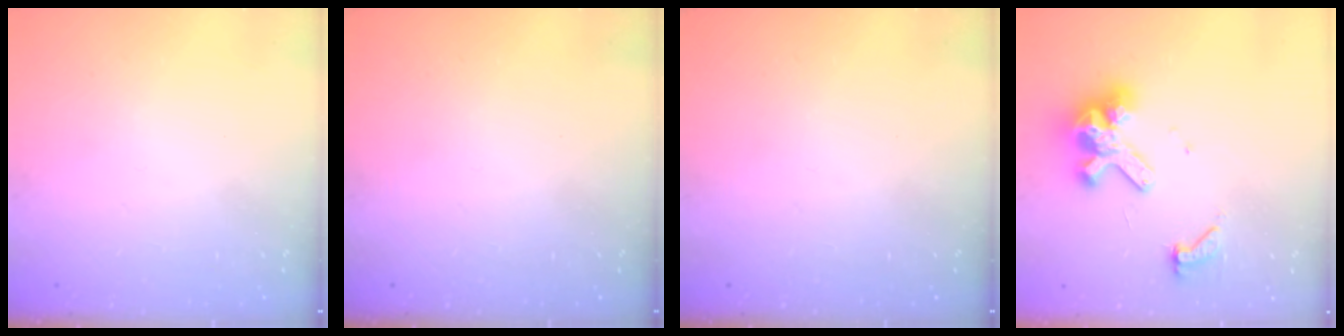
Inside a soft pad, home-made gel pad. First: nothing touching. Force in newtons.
{"total": 0.0}
{"total": 0.0}
{"total": 11.4, "press": 11.4, "slide": 1.4}